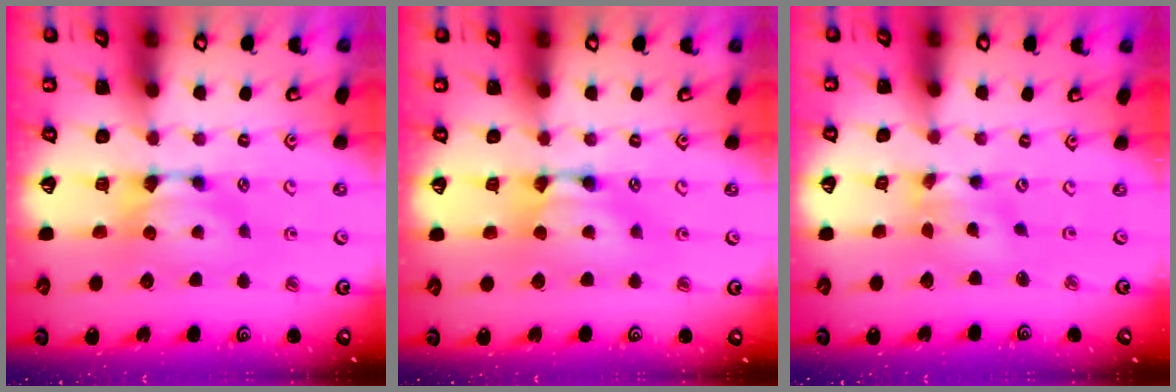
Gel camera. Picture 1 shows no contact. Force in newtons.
{"total": 1.7, "press": 1.7, "slide": 0.0}
{"total": 1.1, "press": 0.3, "slide": 1.1}